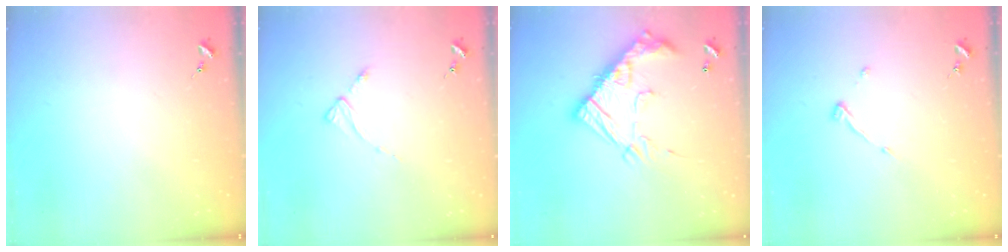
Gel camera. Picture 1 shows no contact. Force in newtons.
{"total": 2.6, "press": 2.6, "slide": 0.3}
{"total": 20.8, "press": 20.8, "slide": 0.6}
{"total": 3.9, "press": 3.9, "slide": 0.6}